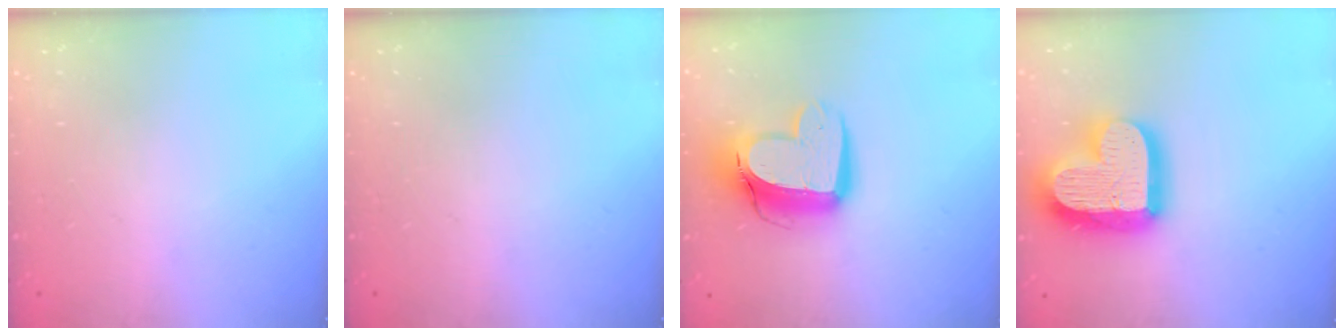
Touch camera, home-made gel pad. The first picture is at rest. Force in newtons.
{"total": 0.0}
{"total": 13.6, "press": 13.5, "slide": 1.4}
{"total": 22.4, "press": 22.4, "slide": 1.9}